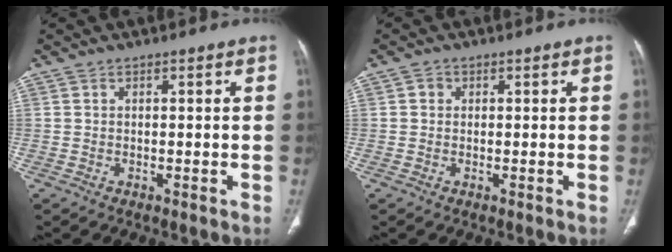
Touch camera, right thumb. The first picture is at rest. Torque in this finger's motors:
{"motor_torque": [0.24, 0.04, 0.10, -0.38, 0.04]}